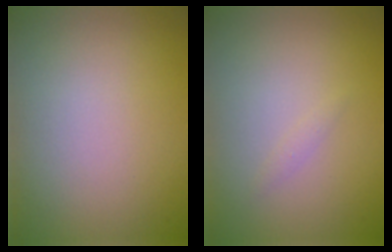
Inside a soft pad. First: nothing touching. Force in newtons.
{"total": 0.5, "press": 0.5, "slide": 0.0}